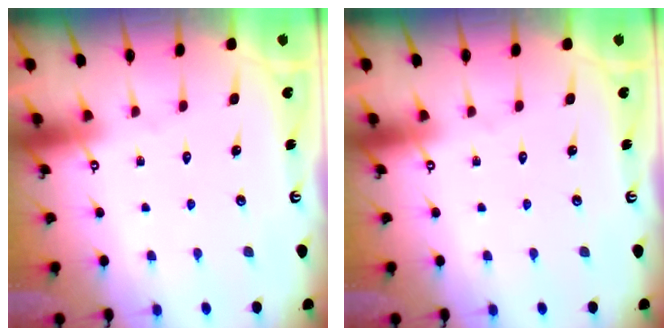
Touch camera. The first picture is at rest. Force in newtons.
{"total": 0.0}